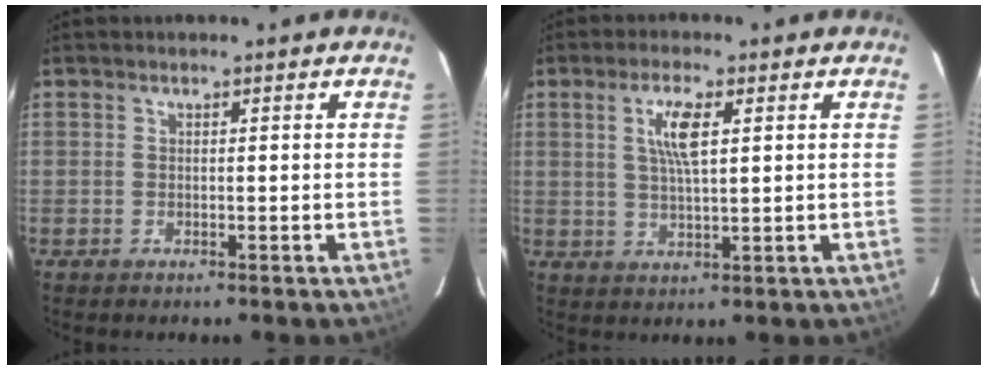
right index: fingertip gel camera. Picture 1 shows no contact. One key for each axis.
{"total": 5.8, "fx": 1.9, "fy": 1.4, "fz": 5.3, "tx": -0.100, "ty": 0.002, "tz": 0.037}